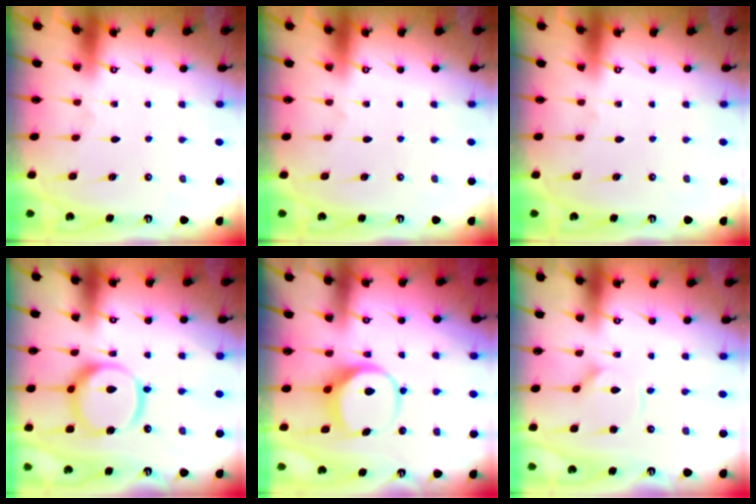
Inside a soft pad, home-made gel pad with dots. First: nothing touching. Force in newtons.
{"total": 0.0}
{"total": 0.0}
{"total": 16.9, "press": 16.8, "slide": 2.2}
{"total": 8.0, "press": 7.9, "slide": 1.0}
{"total": 1.8, "press": 1.8, "slide": 0.3}